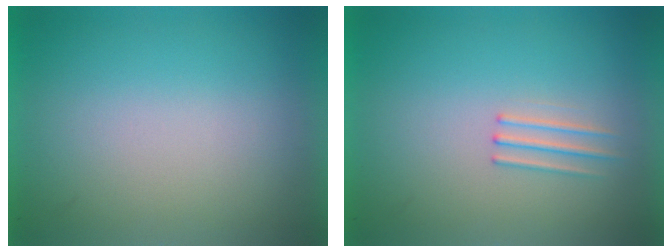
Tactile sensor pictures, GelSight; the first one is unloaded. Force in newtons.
{"total": 1.2}